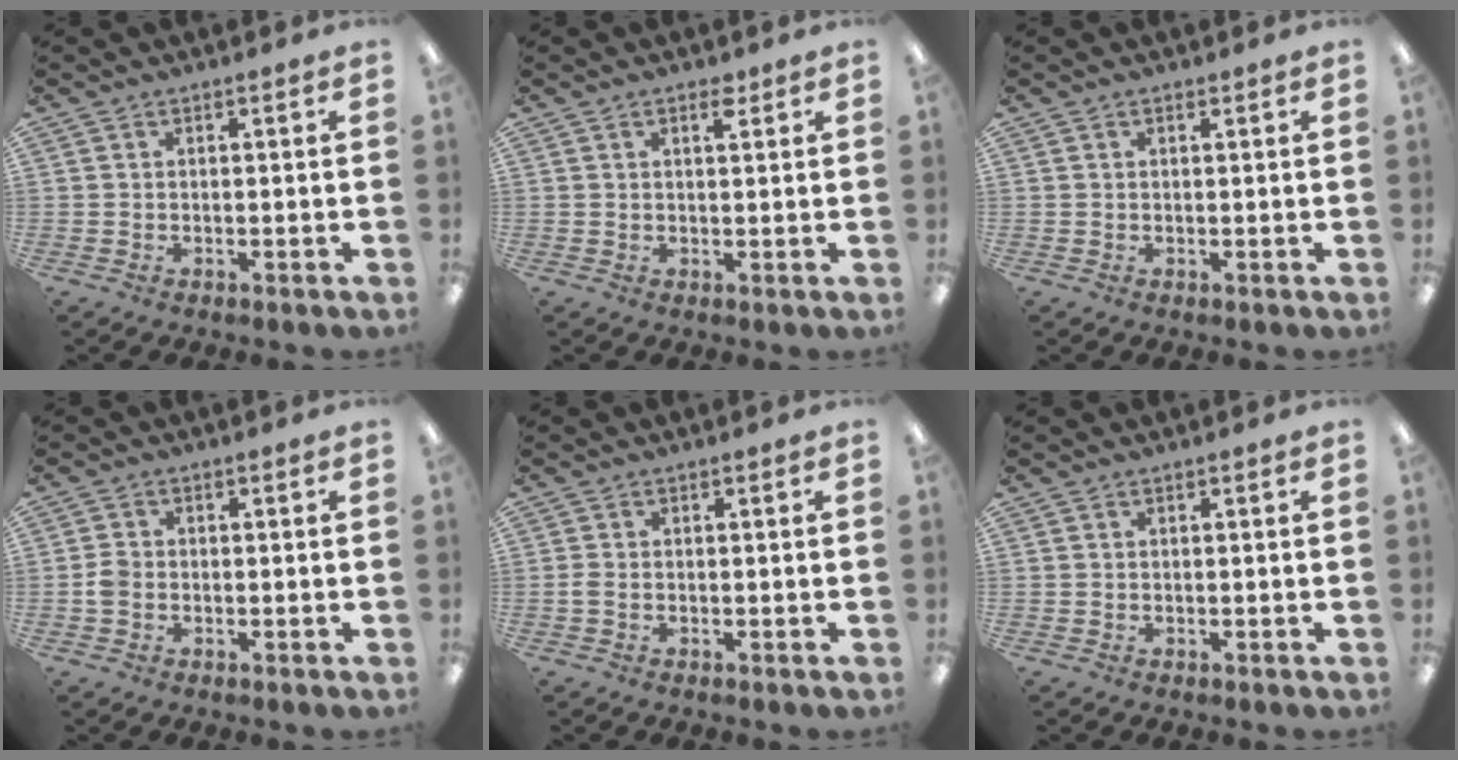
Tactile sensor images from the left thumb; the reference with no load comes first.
{"total": 2.4, "force": [1.7, 0.8, 1.5], "torque": [-0.018, -0.005, 0.026]}
{"total": 0.6, "force": [0.4, 0.2, 0.3], "torque": [-0.007, 0.002, 0.008]}
{"total": 2.7, "force": [-0.6, 2.1, 1.7], "torque": [-0.029, 0.005, -0.011]}
{"total": 1.1, "force": [-0.2, 0.6, 0.9], "torque": [-0.017, 0.002, -0.004]}
{"total": 0.0}